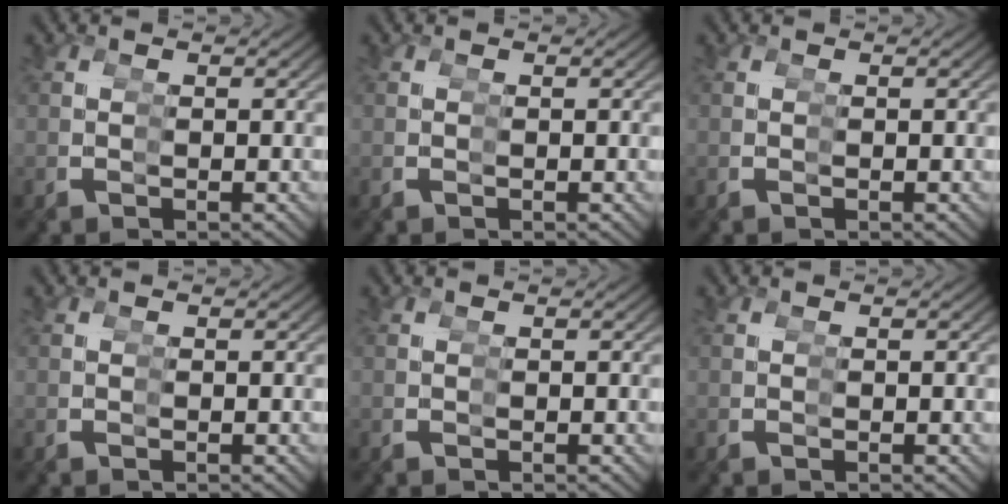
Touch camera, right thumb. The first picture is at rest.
{"total": 0.0}
{"total": 0.0}
{"total": 0.0}
{"total": 0.0}
{"total": 0.0}